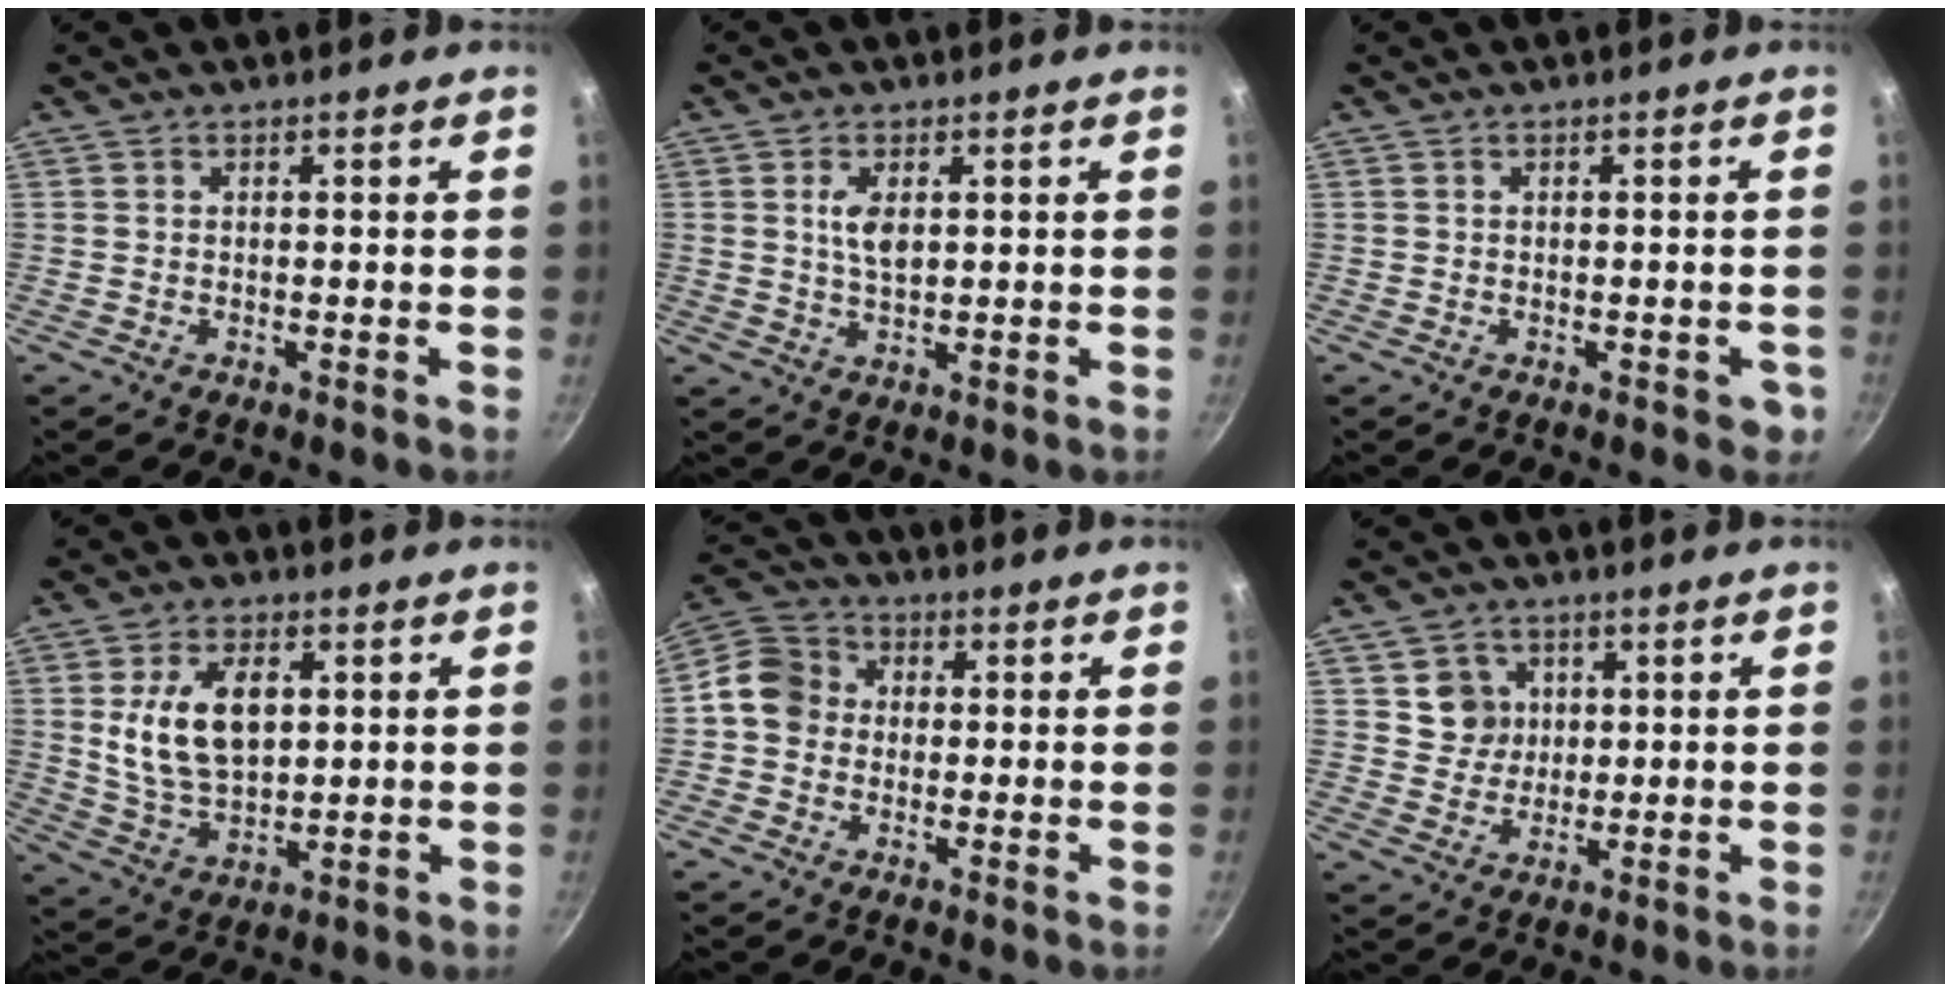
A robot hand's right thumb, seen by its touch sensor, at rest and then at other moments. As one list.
[{"total": 4.3, "force": [1.1, 2.3, 3.5], "torque": [-0.059, -0.006, 0.022]}, {"total": 2.3, "force": [-0.8, 1.5, 1.6], "torque": [0.000, 0.009, -0.007]}, {"total": 12.7, "force": [2.6, 7.7, 9.8], "torque": [-0.158, -0.011, 0.053]}, {"total": 8.1, "force": [-0.4, 7.2, 3.6], "torque": [-0.036, 0.022, -0.032]}, {"total": 5.8, "force": [1.6, 5.4, 1.4], "torque": [0.008, -0.005, 0.028]}]